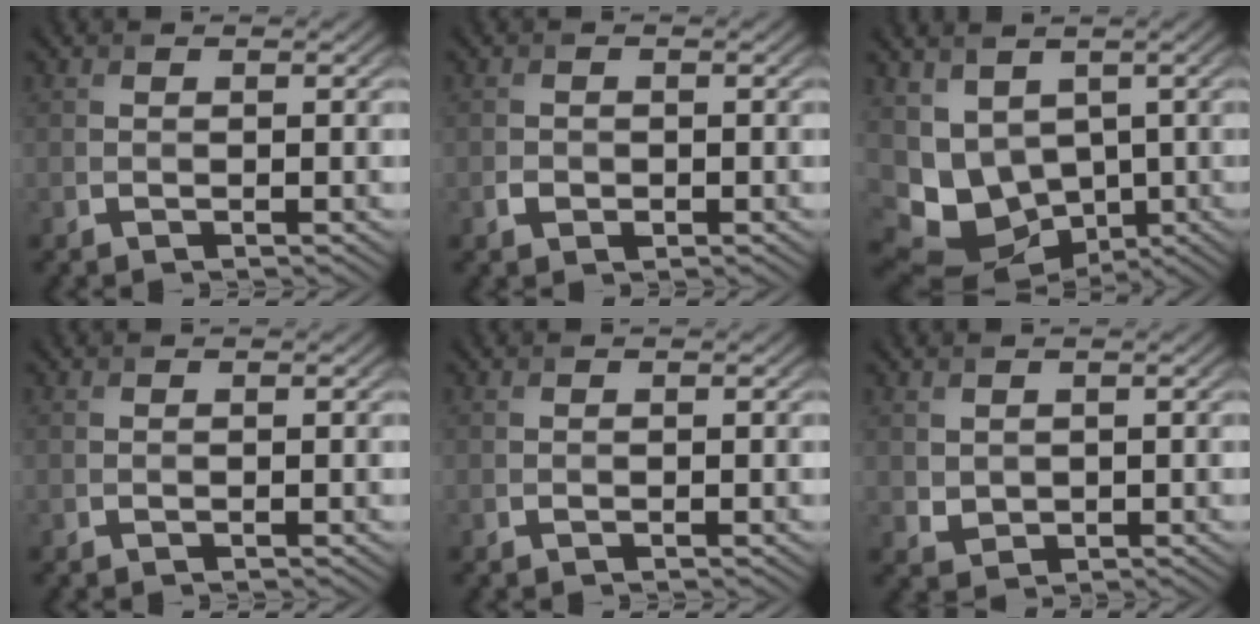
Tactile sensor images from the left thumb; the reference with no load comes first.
{"total": 1.1, "force": [-0.4, 0.9, 0.5], "torque": [-0.010, -0.005, -0.010]}
{"total": 8.9, "force": [0.4, 7.2, 5.2], "torque": [-0.116, -0.026, 0.027]}
{"total": 0.0}
{"total": 0.0}
{"total": 1.8, "force": [0.9, 1.5, 0.7], "torque": [-0.020, -0.006, 0.023]}